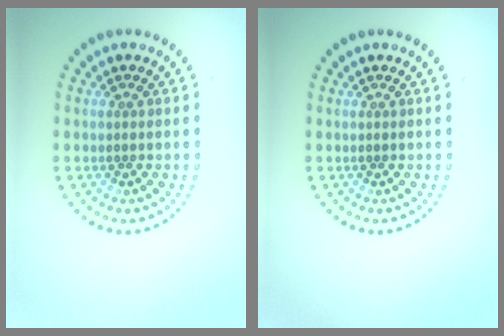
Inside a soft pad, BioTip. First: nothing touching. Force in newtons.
{"total": 0.0}